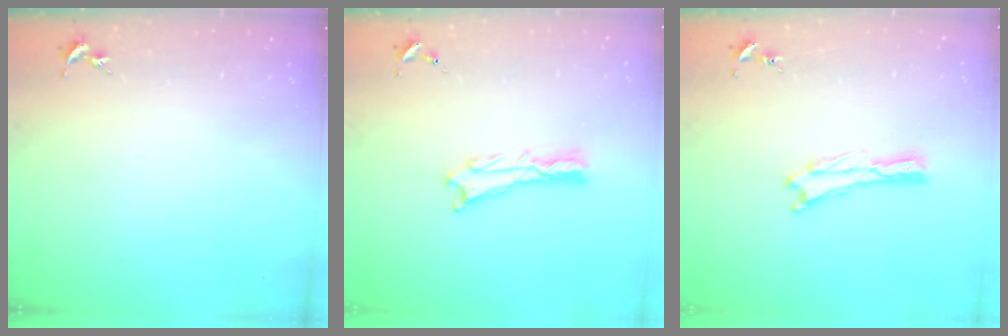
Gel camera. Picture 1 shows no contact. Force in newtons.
{"total": 1.1, "press": 1.1, "slide": 0.2}
{"total": 0.0}